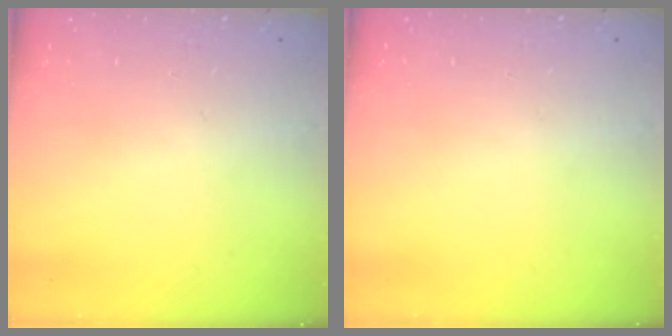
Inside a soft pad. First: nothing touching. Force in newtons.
{"total": 0.0}